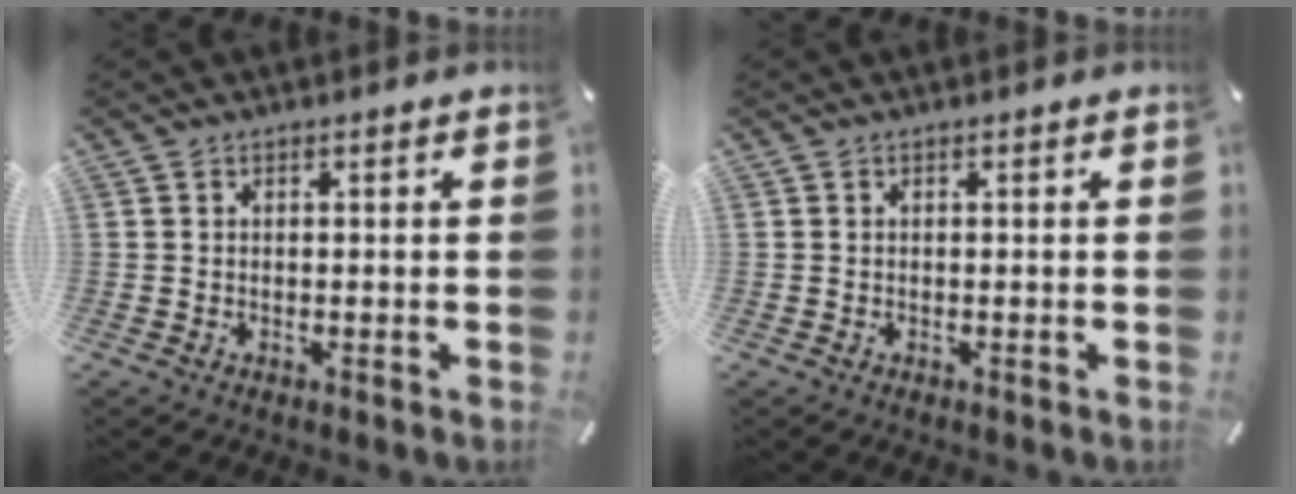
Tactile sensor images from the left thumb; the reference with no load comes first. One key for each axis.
{"total": 0.0}